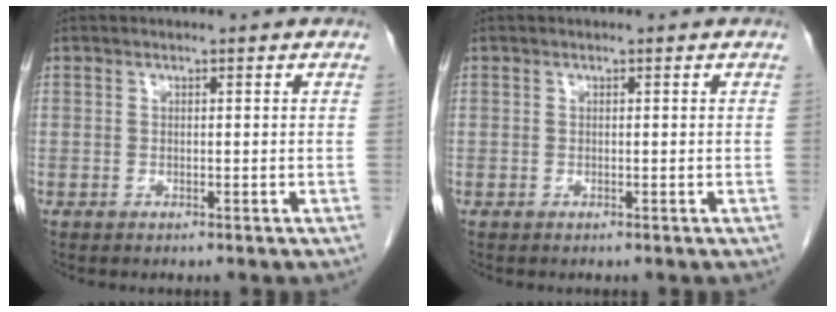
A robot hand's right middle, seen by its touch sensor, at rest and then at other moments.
{"total": 0.0}